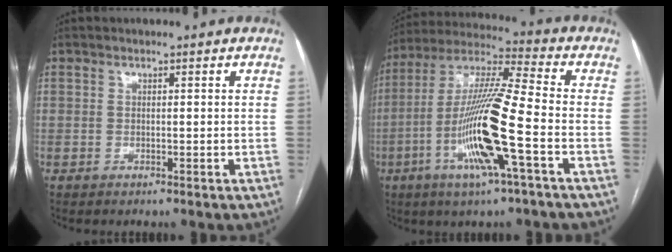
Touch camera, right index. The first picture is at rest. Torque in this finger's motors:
{"motor_torque": [2.08, -0.02, 0.50, 0.21]}